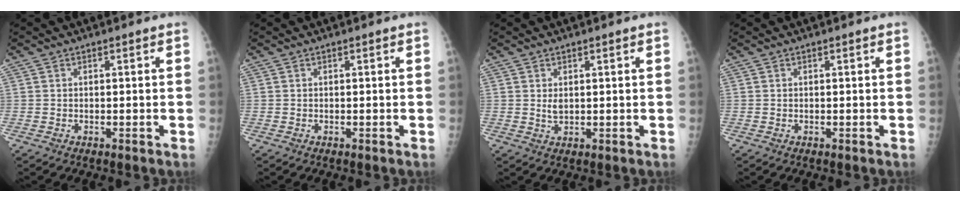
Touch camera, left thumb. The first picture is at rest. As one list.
[{"total": 0.0}, {"total": 1.7, "force": [0.5, 0.9, 1.4], "torque": [-0.020, -0.004, 0.013]}, {"total": 0.0}]